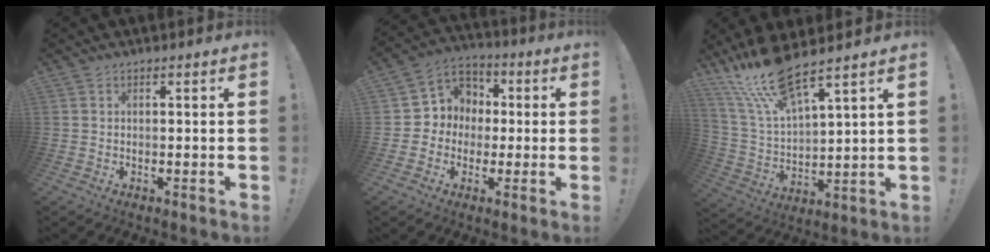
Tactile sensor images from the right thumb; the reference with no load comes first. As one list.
[{"total": 8.5, "force": [-1.1, 8.2, 1.8], "torque": [-0.025, 0.012, -0.012]}, {"total": 15.5, "force": [12.5, 3.5, 8.5], "torque": [-0.181, -0.077, 0.223]}]